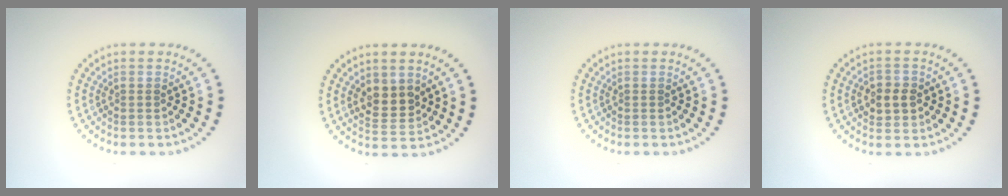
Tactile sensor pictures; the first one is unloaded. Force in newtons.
{"total": 2.7, "press": 2.6, "slide": 0.8}
{"total": 0.0}
{"total": 2.4, "press": 2.4, "slide": 0.4}